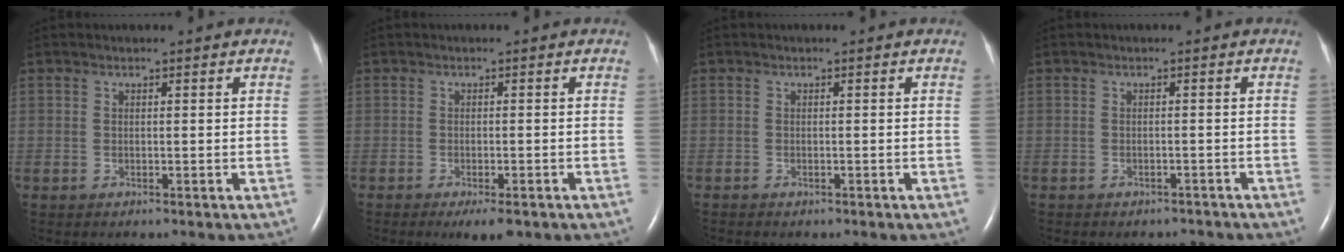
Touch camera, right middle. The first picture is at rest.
{"total": 3.8, "force": [-2.4, 1.0, 2.7], "torque": [-0.037, -0.005, -0.031]}
{"total": 0.6, "force": [-0.5, 0.2, 0.2], "torque": [-0.009, -0.001, -0.008]}
{"total": 4.1, "force": [-3.7, 1.6, 0.8], "torque": [-0.009, 0.002, -0.042]}